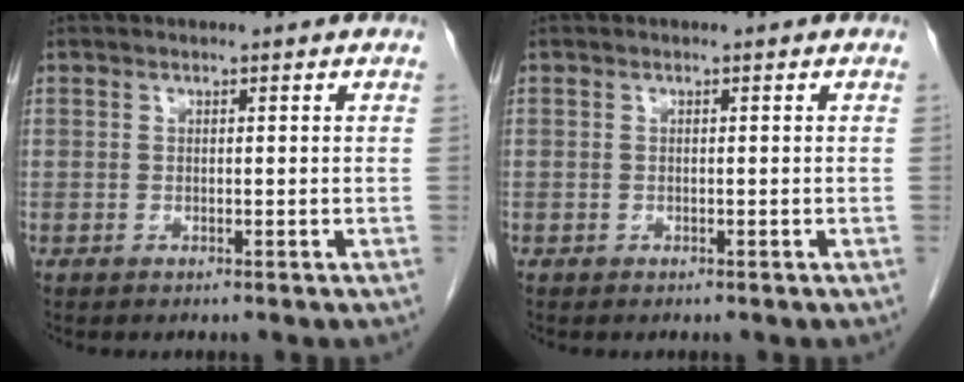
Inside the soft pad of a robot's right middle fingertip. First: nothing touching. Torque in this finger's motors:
{"motor_torque": [1.05, -1.09, 0.55, 0.01]}